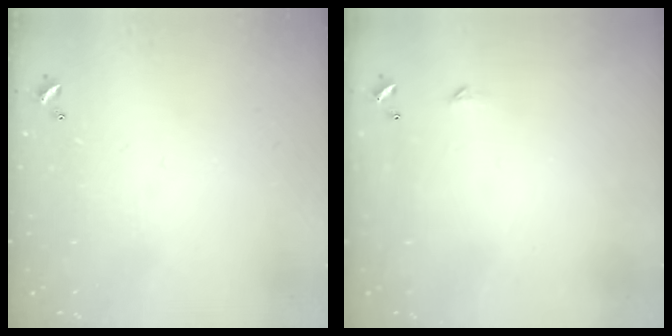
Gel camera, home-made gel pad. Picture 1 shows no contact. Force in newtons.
{"total": 2.3, "press": 2.3, "slide": 0.4}